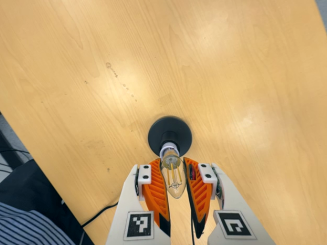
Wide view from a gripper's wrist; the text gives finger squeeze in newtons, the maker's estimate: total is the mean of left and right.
{"total": 23.0, "left": 26.5, "right": 19.5}